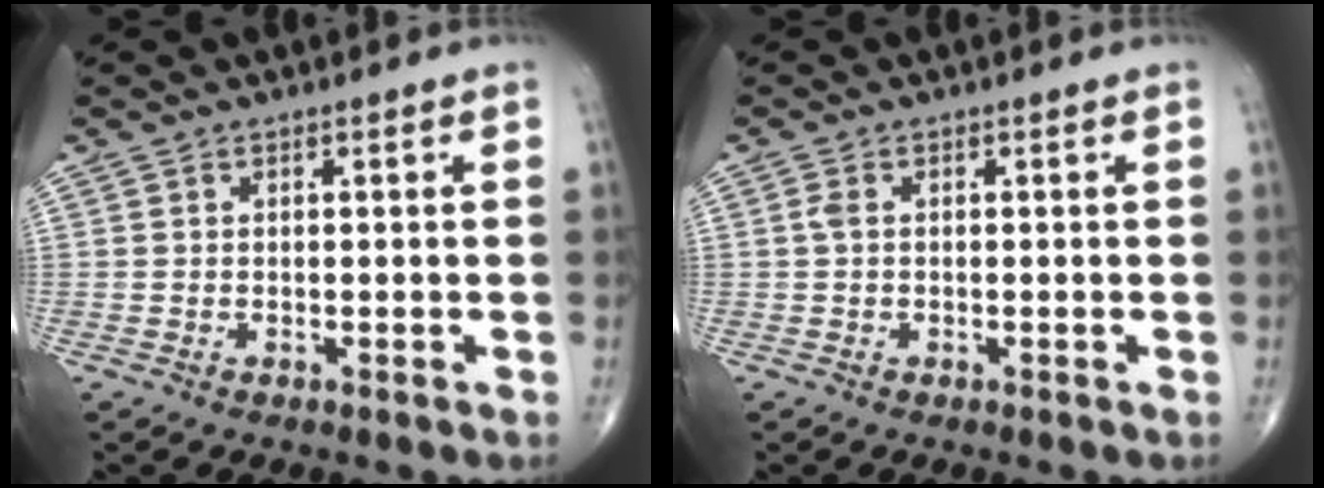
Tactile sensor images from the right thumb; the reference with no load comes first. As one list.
[{"total": 1.1, "force": [0.0, 0.6, 0.9], "torque": [-0.019, 0.000, -0.003]}]